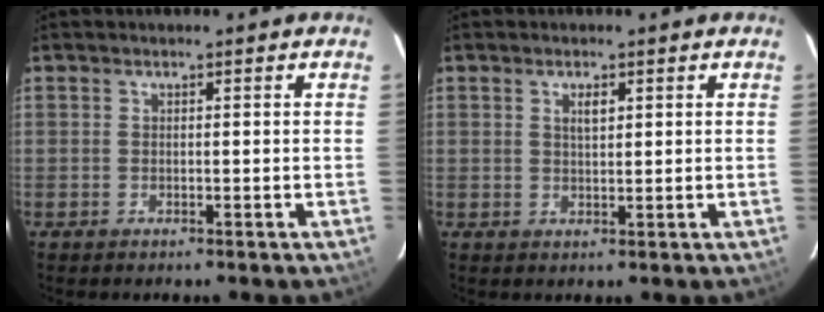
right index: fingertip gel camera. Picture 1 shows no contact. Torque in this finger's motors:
{"motor_torque": [-0.01, 0.03, 0.05, 0.03]}